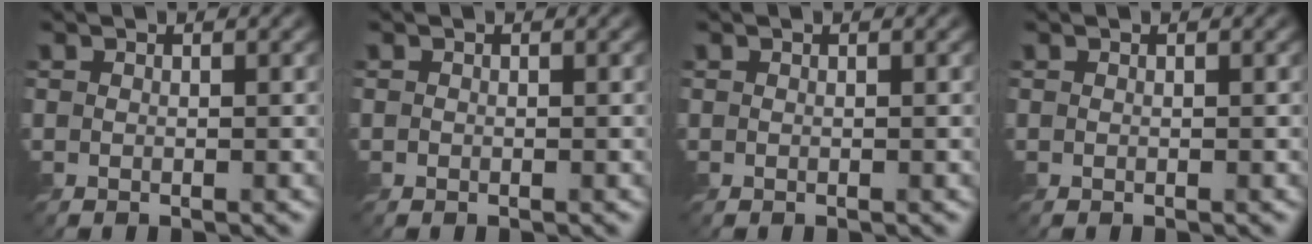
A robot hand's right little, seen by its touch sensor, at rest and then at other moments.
{"total": 0.0}
{"total": 0.0}
{"total": 0.0}